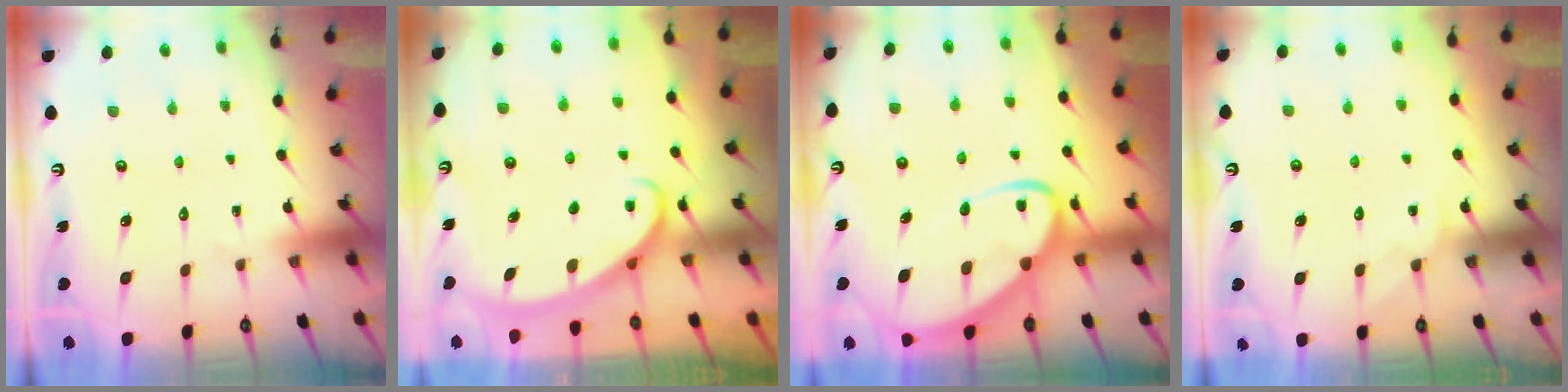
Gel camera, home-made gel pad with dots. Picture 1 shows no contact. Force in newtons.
{"total": 2.6, "press": 2.6, "slide": 0.4}
{"total": 10.1, "press": 10.1, "slide": 0.9}
{"total": 2.5, "press": 2.5, "slide": 0.4}